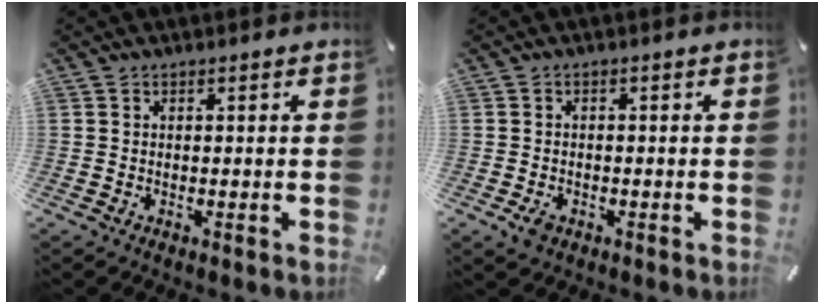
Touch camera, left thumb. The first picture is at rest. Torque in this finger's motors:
{"motor_torque": [0.25, 0.25, 0.23, 0.11, -0.01]}